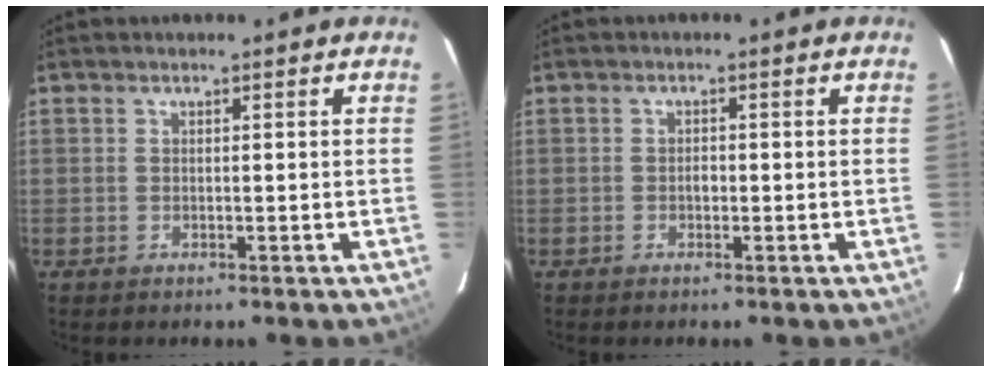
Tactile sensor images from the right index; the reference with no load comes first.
{"total": 1.2, "force": [-0.4, 0.9, 0.7], "torque": [-0.011, 0.003, -0.007]}